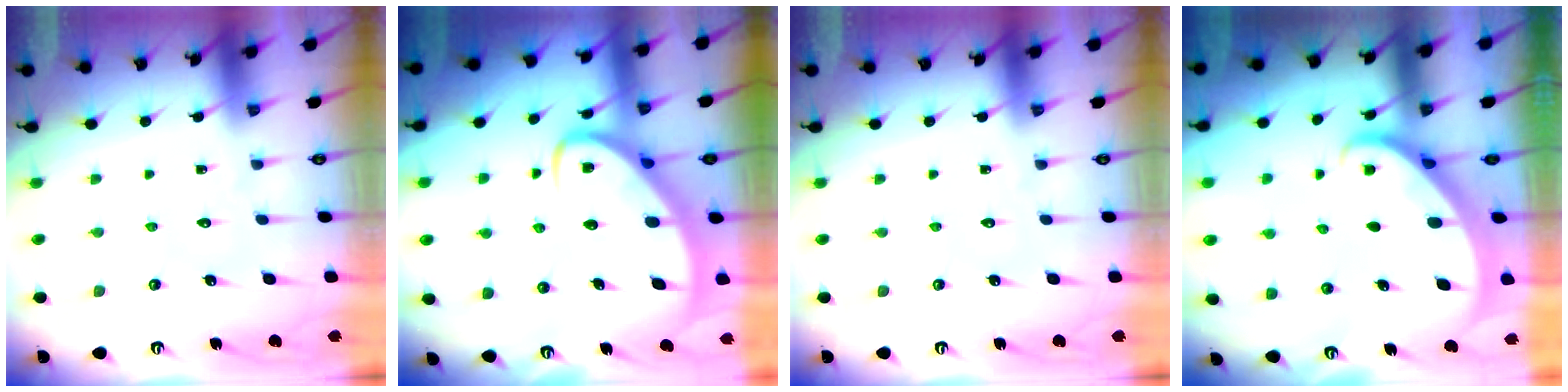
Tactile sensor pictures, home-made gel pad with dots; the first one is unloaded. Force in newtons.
{"total": 5.8, "press": 5.8, "slide": 0.7}
{"total": 0.0}
{"total": 2.7, "press": 2.7, "slide": 0.3}